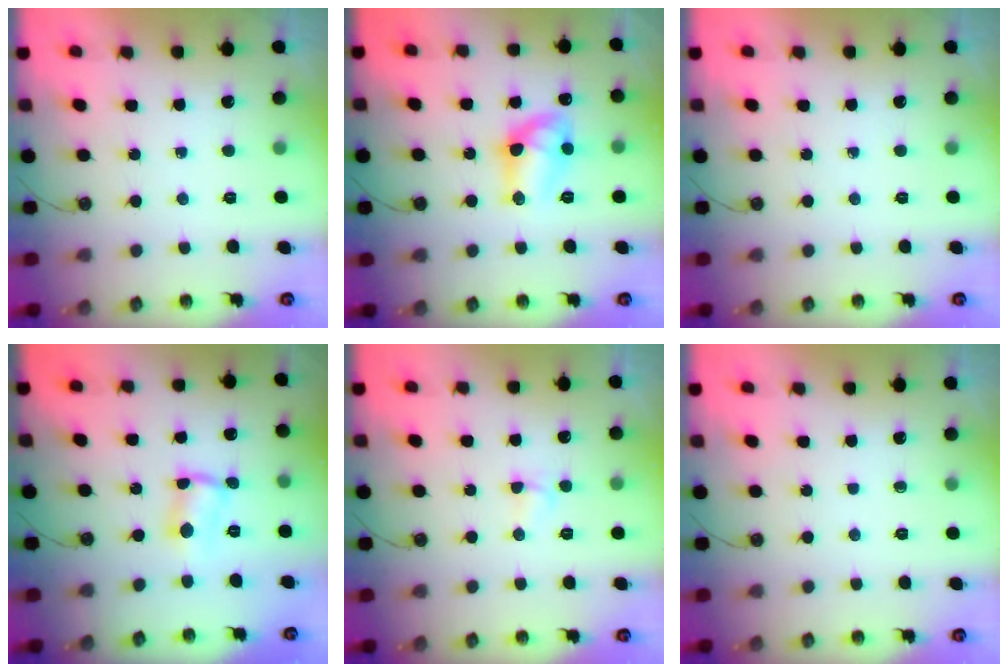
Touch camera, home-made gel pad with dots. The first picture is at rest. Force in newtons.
{"total": 12.4, "press": 12.4, "slide": 1.0}
{"total": 0.0}
{"total": 2.3, "press": 2.2, "slide": 0.6}
{"total": 3.8, "press": 3.8, "slide": 0.5}
{"total": 0.0}